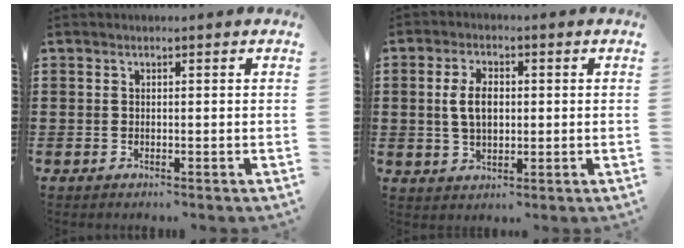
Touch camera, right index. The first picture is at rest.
{"total": 5.6, "force": [0.4, 3.1, 4.6], "torque": [-0.109, 0.006, 0.001]}